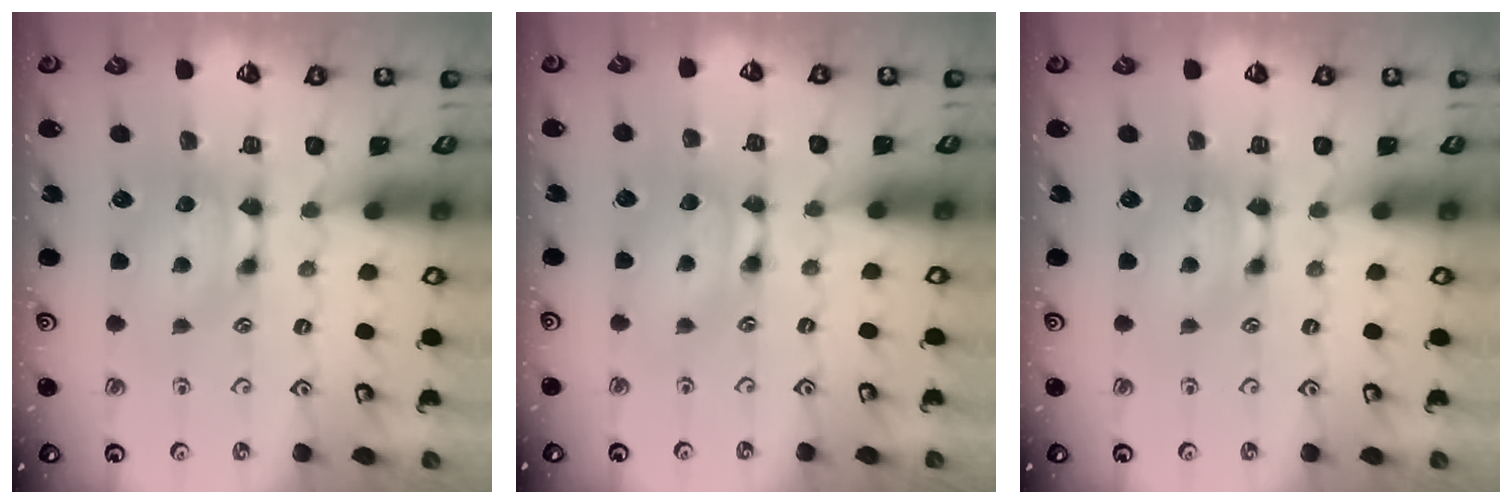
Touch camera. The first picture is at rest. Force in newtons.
{"total": 1.8, "press": 1.8, "slide": 0.2}
{"total": 0.0}